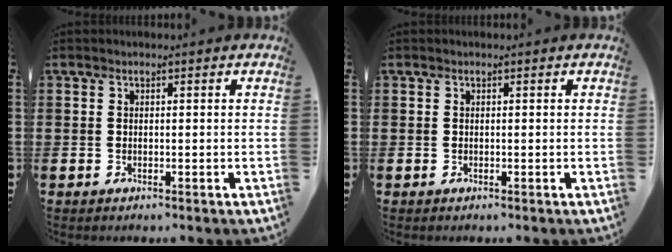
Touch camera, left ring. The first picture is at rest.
{"total": 0.0}